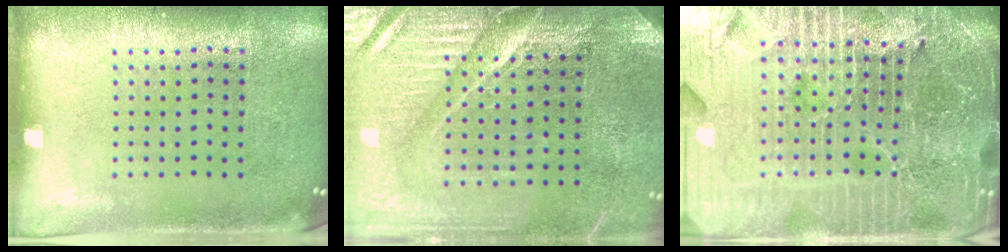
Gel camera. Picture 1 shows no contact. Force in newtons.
{"total": 3.8, "press": 3.6, "slide": 1.3}
{"total": 7.3, "press": 6.3, "slide": 3.7}